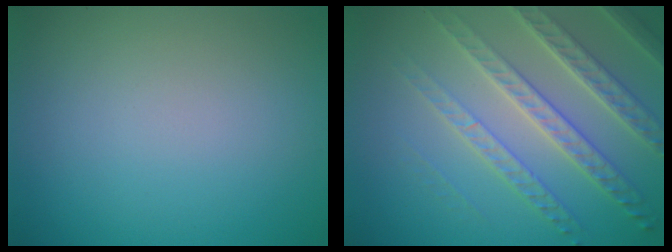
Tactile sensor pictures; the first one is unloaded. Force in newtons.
{"total": 6.8, "press": 4.9, "slide": 4.8}